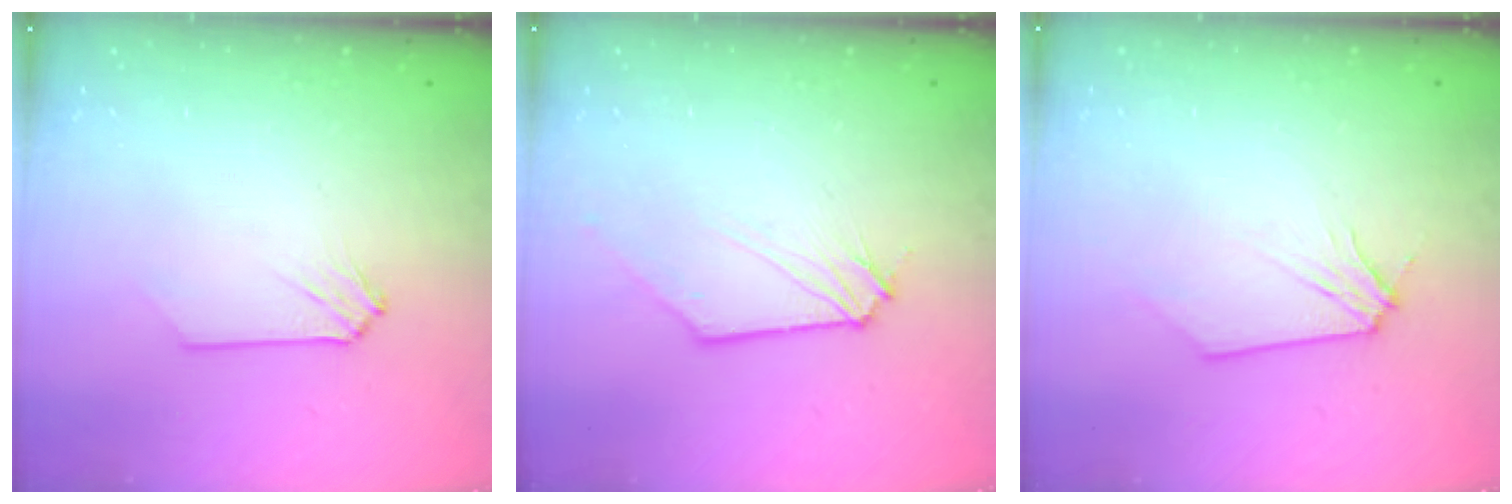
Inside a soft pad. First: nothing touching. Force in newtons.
{"total": 0.0}
{"total": 0.0}